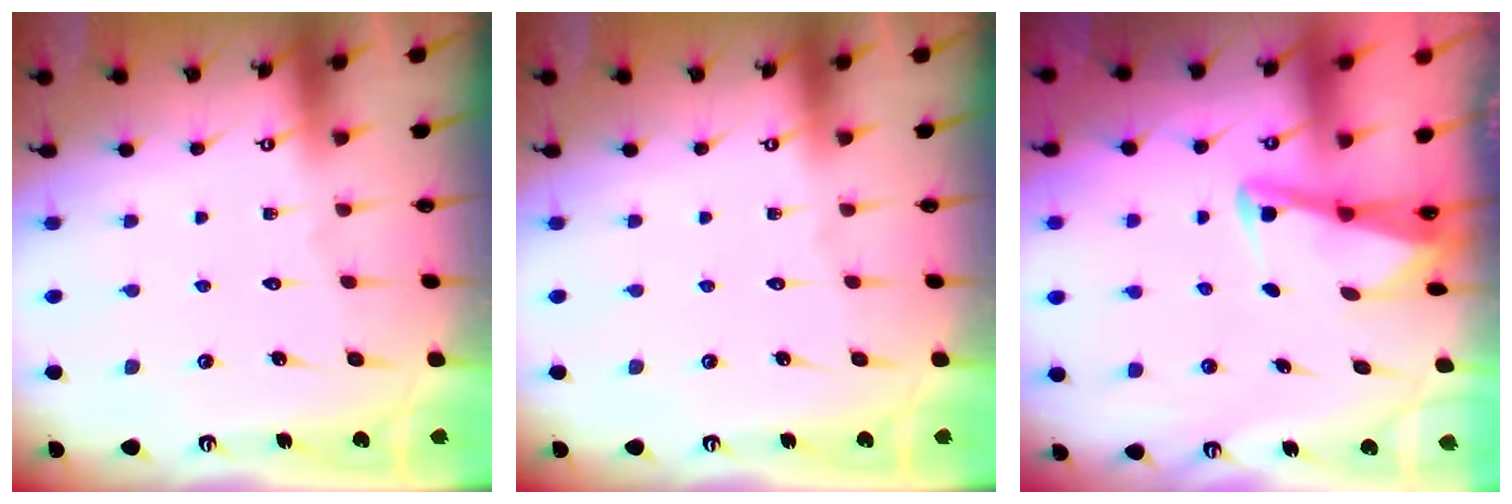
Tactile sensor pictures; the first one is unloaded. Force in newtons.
{"total": 0.0}
{"total": 2.9, "press": 2.8, "slide": 0.4}